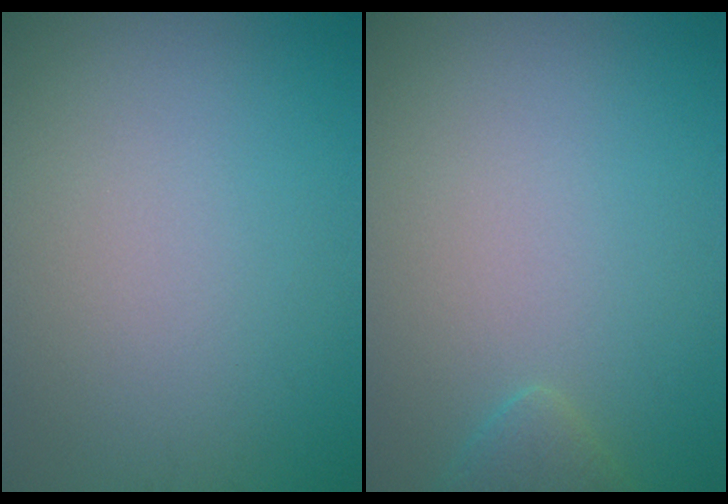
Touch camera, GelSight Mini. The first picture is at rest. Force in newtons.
{"total": 1.5, "press": 1.5, "slide": 0.1}